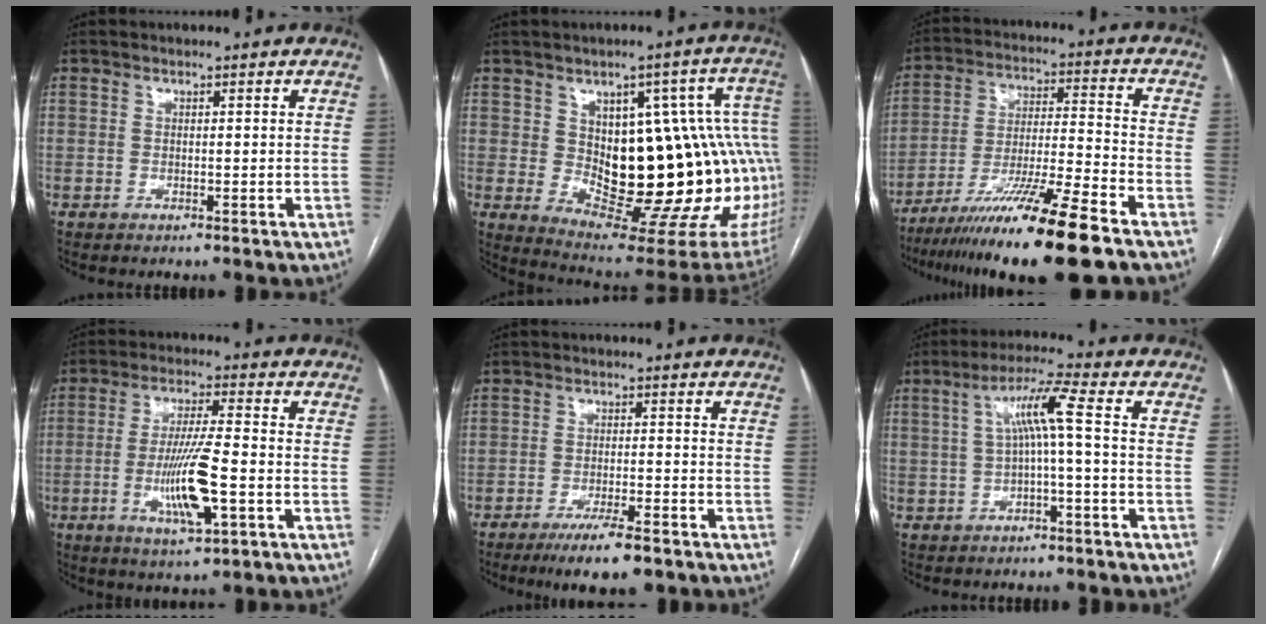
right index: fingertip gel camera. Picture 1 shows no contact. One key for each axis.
{"total": 25.3, "fx": 0.2, "fy": 8.9, "fz": 23.7, "tx": -0.219, "ty": 0.031, "tz": 0.034}
{"total": 17.3, "fx": -12.4, "fy": -0.9, "fz": 12.0, "tx": -0.208, "ty": -0.033, "tz": -0.215}
{"total": 10.5, "fx": -3.0, "fy": 0.9, "fz": 10.0, "tx": -0.191, "ty": -0.010, "tz": -0.055}
{"total": 8.8, "fx": -6.4, "fy": 0.9, "fz": 5.9, "tx": -0.096, "ty": -0.018, "tz": -0.101}
{"total": 6.4, "fx": 0.1, "fy": -0.5, "fz": 6.4, "tx": -0.114, "ty": 0.025, "tz": 0.006}